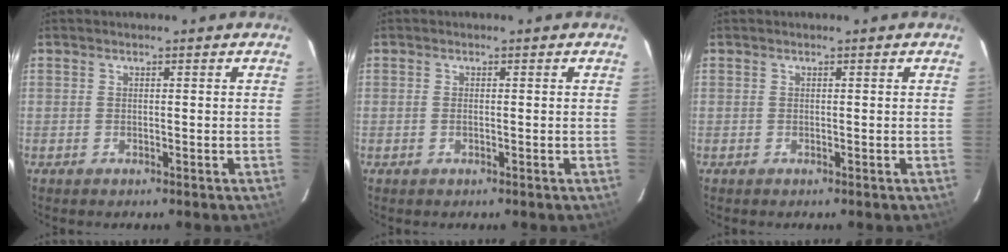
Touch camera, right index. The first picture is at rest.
{"total": 0.7, "force": [-0.2, 0.3, 0.5], "torque": [-0.012, -0.002, -0.004]}
{"total": 0.0}